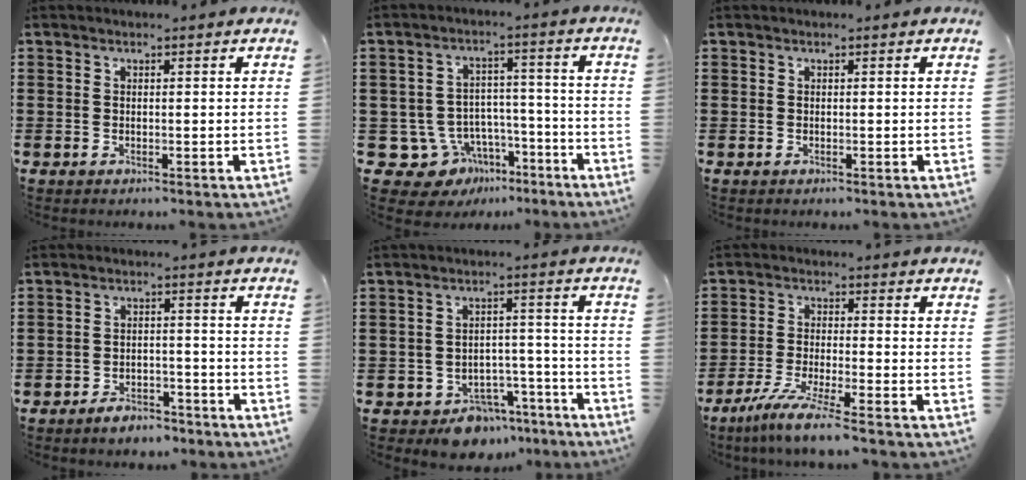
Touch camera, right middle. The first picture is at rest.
{"total": 7.4, "force": [-4.6, 5.6, 1.6], "torque": [-0.057, 0.017, -0.086]}
{"total": 0.0}
{"total": 3.6, "force": [-3.4, 1.0, 0.5], "torque": [-0.011, 0.009, -0.069]}
{"total": 6.1, "force": [-5.3, 2.7, 1.5], "torque": [-0.022, 0.024, -0.100]}
{"total": 6.1, "force": [-4.9, -0.4, 3.6], "torque": [-0.083, -0.022, -0.096]}